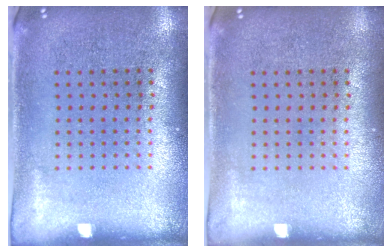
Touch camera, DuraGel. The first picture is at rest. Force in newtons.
{"total": 0.0}